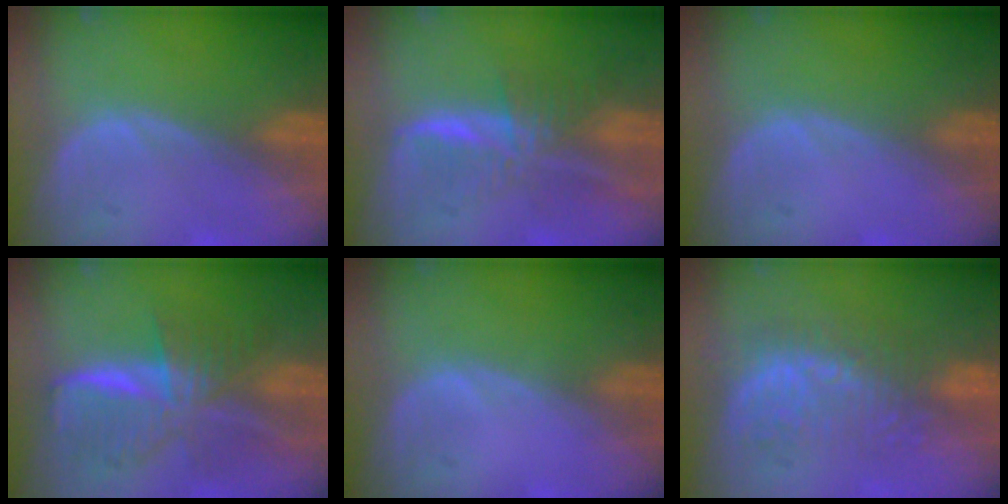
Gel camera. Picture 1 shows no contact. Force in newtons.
{"total": 7.8, "press": 6.5, "slide": 4.3}
{"total": 0.0}
{"total": 9.3, "press": 9.3, "slide": 0.7}
{"total": 0.0}
{"total": 8.9, "press": 8.5, "slide": 2.5}